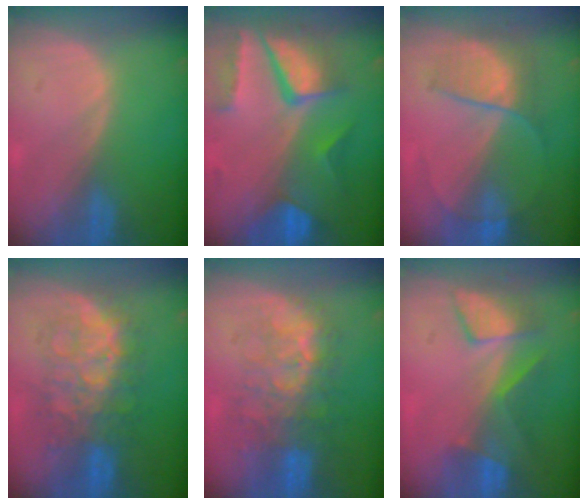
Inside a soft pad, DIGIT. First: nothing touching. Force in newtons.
{"total": 10.4, "press": 8.8, "slide": 5.5}
{"total": 6.2, "press": 6.1, "slide": 0.9}
{"total": 8.9, "press": 8.9, "slide": 0.3}
{"total": 9.4, "press": 8.7, "slide": 3.4}
{"total": 7.3, "press": 6.9, "slide": 2.5}